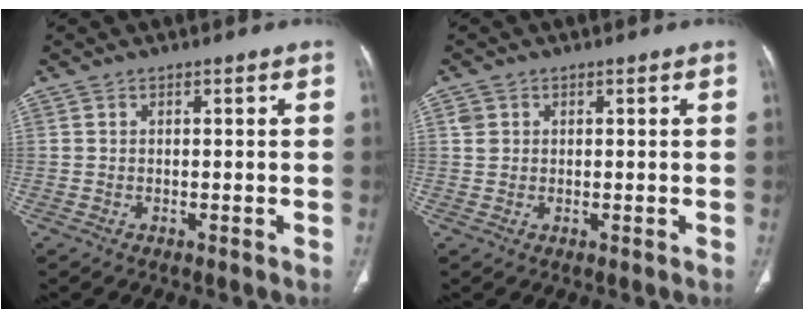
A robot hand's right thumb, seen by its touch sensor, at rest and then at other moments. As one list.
[{"total": 1.9, "force": [0.7, 1.7, 0.6], "torque": [-0.006, 0.000, 0.012]}]